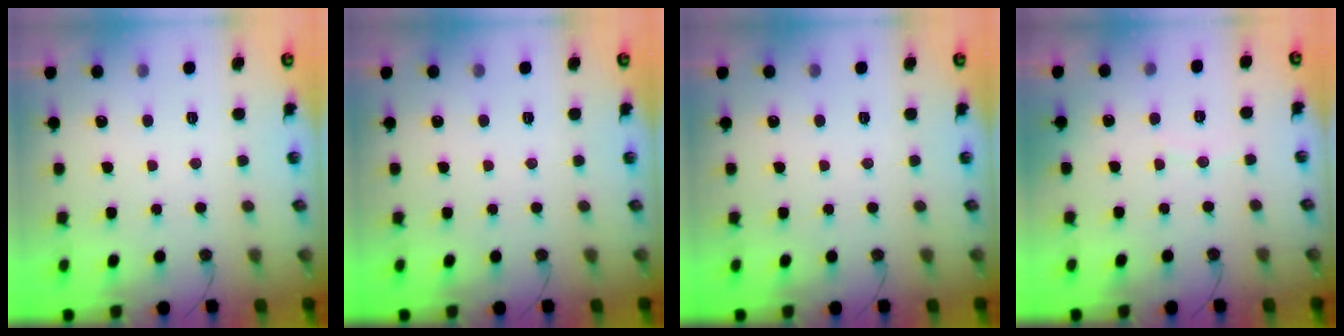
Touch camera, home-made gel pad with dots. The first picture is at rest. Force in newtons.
{"total": 0.0}
{"total": 0.0}
{"total": 2.5, "press": 2.5, "slide": 0.4}